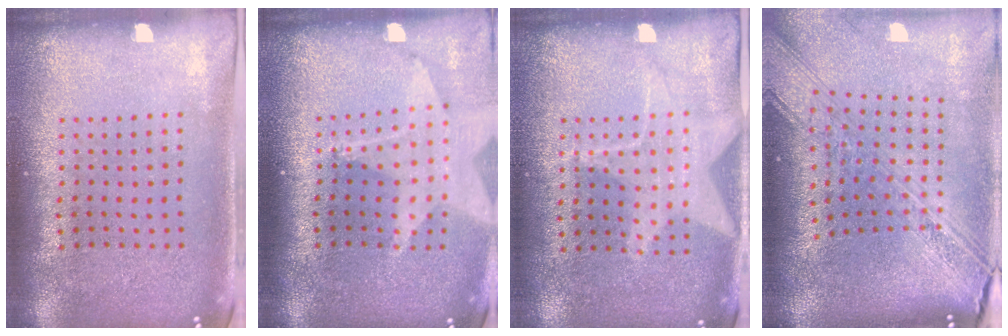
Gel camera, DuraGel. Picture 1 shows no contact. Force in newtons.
{"total": 1.7, "press": 1.5, "slide": 0.9}
{"total": 1.2, "press": 1.2, "slide": 0.1}
{"total": 3.6, "press": 2.7, "slide": 2.5}